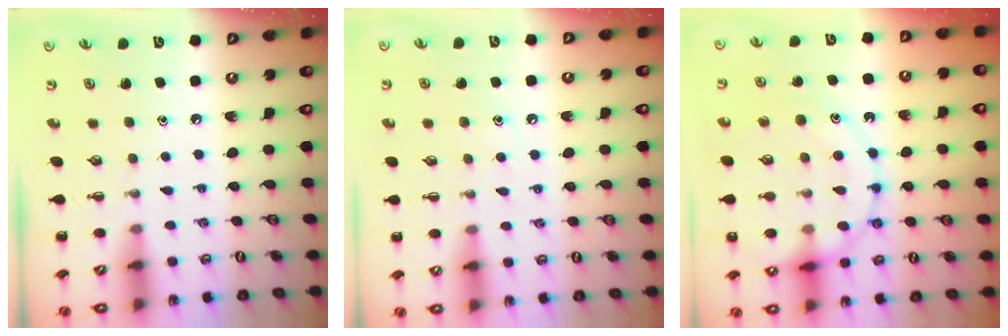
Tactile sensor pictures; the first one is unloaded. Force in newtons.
{"total": 6.4, "press": 6.2, "slide": 1.4}
{"total": 15.7, "press": 15.6, "slide": 1.9}